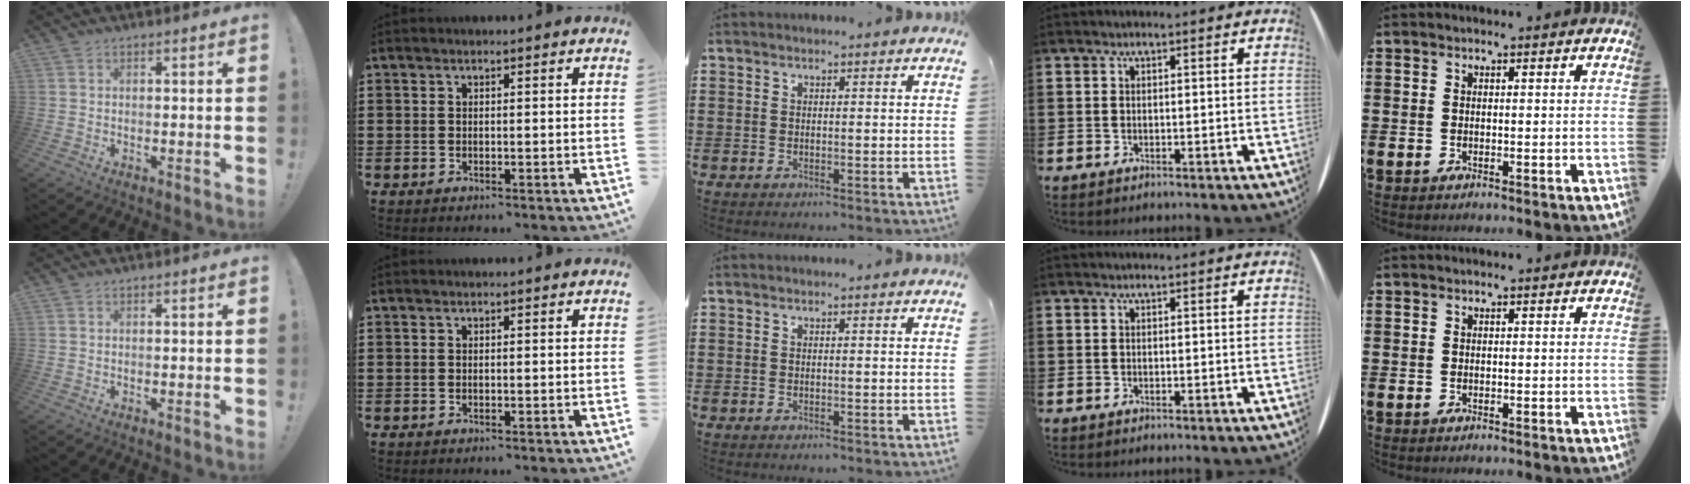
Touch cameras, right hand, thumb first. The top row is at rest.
{}